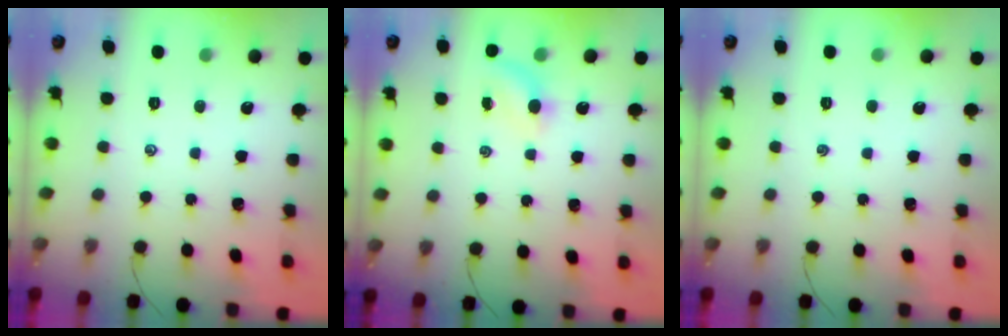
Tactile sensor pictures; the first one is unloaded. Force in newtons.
{"total": 4.5, "press": 4.3, "slide": 1.3}
{"total": 0.0}